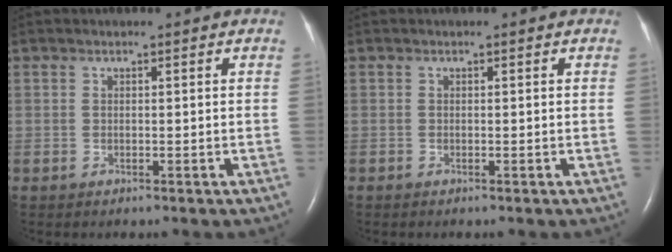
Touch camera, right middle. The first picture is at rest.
{"total": 0.0}